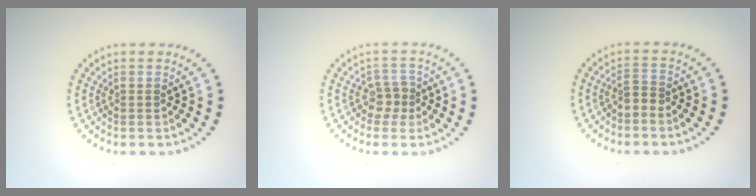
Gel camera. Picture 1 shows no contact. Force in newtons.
{"total": 1.9, "press": 1.5, "slide": 1.2}
{"total": 1.2, "press": 0.7, "slide": 1.0}